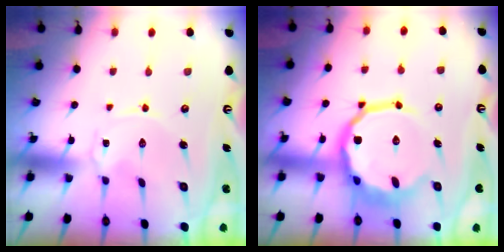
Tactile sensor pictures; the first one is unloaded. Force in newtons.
{"total": 14.3, "press": 13.8, "slide": 3.8}